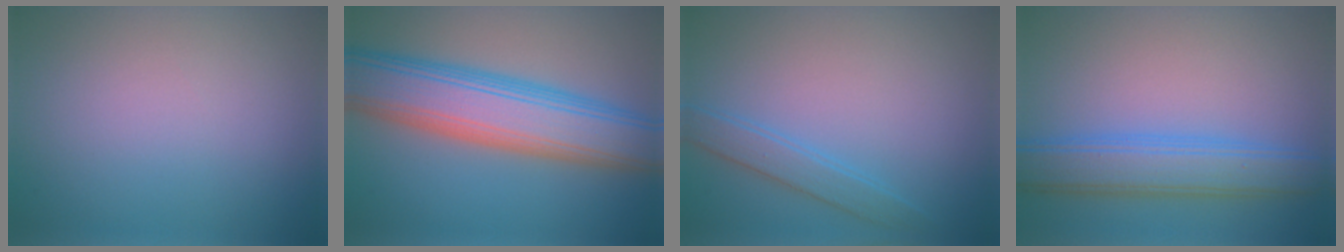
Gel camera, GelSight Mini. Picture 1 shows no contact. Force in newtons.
{"total": 10.3, "press": 10.2, "slide": 0.7}
{"total": 2.2, "press": 2.2, "slide": 0.1}
{"total": 5.6, "press": 5.6, "slide": 0.2}